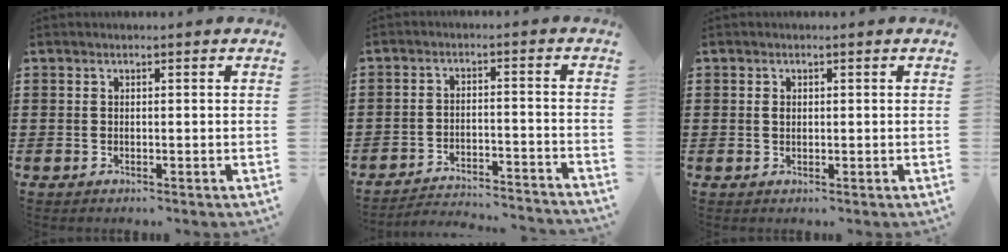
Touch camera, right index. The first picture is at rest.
{"total": 3.8, "force": [-3.7, 0.0, 0.9], "torque": [-0.029, -0.003, -0.081]}
{"total": 0.9, "force": [0.2, 0.7, 0.4], "torque": [-0.012, 0.003, 0.004]}